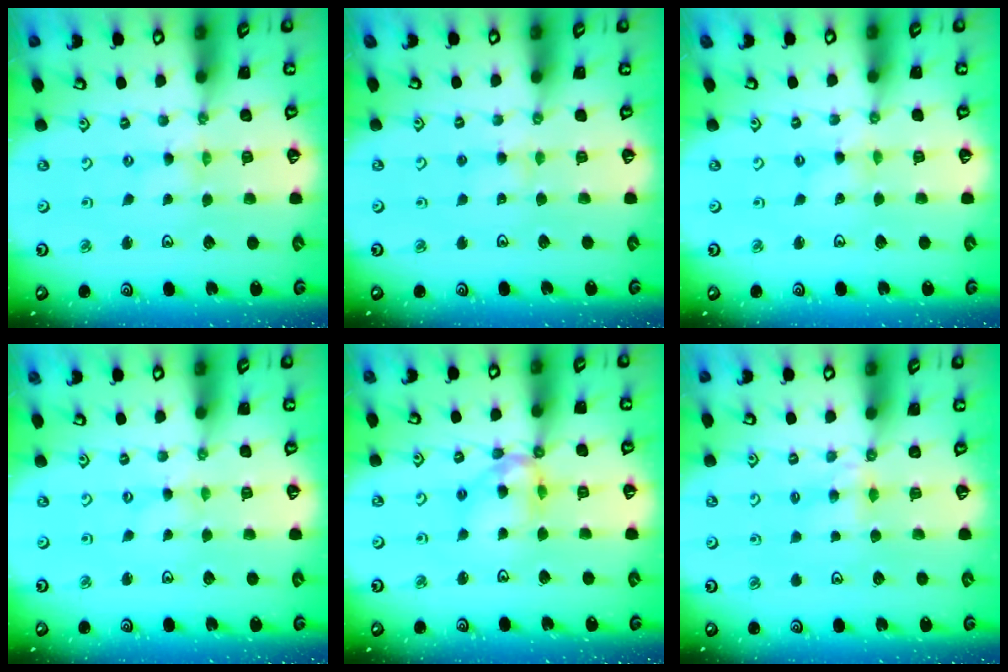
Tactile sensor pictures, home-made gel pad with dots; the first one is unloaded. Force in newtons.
{"total": 3.5, "press": 3.5, "slide": 0.5}
{"total": 1.2, "press": 1.2, "slide": 0.1}
{"total": 0.0}
{"total": 11.5, "press": 11.4, "slide": 1.1}
{"total": 3.9, "press": 3.8, "slide": 0.6}